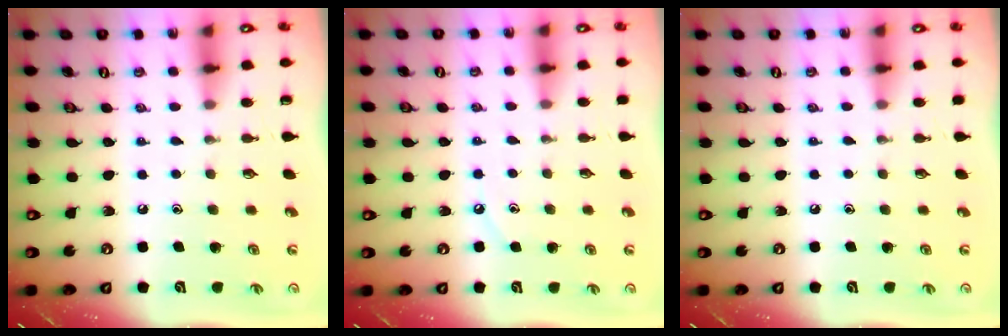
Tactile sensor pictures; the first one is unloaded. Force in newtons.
{"total": 3.3, "press": 3.2, "slide": 0.5}
{"total": 2.3, "press": 2.3, "slide": 0.4}